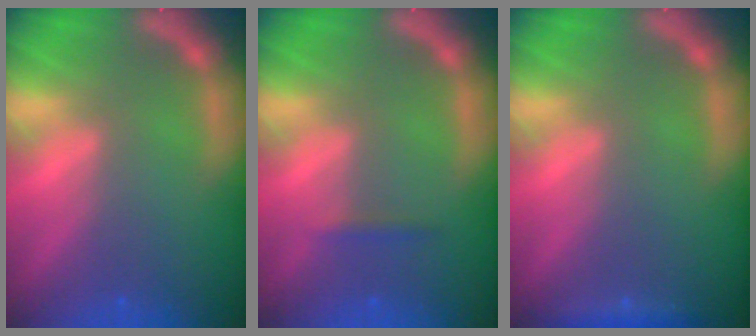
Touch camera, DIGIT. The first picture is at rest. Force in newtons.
{"total": 0.9}
{"total": 1.4}